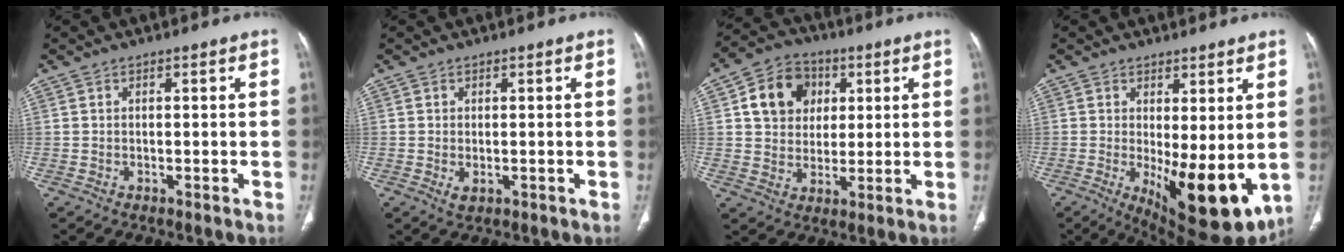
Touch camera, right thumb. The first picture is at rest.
{"total": 1.7, "force": [-0.3, 1.0, 1.3], "torque": [-0.023, -0.004, 0.000]}
{"total": 11.5, "force": [3.4, 9.5, 5.6], "torque": [-0.065, -0.003, 0.054]}
{"total": 13.2, "force": [-1.3, 4.9, 12.2], "torque": [-0.172, -0.033, -0.002]}